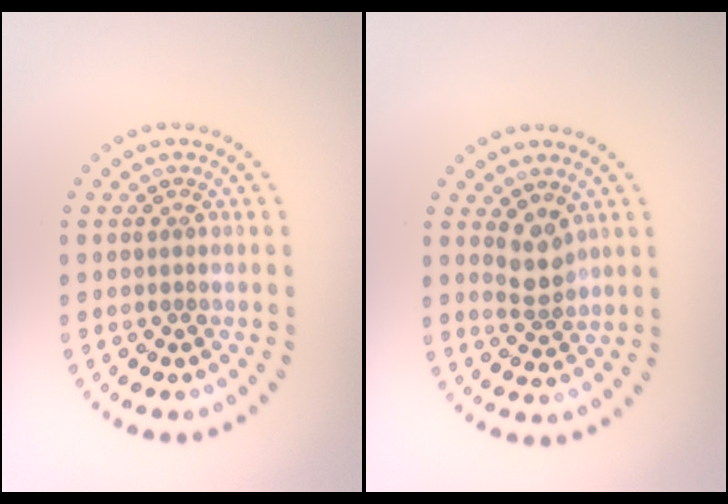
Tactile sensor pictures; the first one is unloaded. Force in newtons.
{"total": 2.3, "press": 1.9, "slide": 1.3}